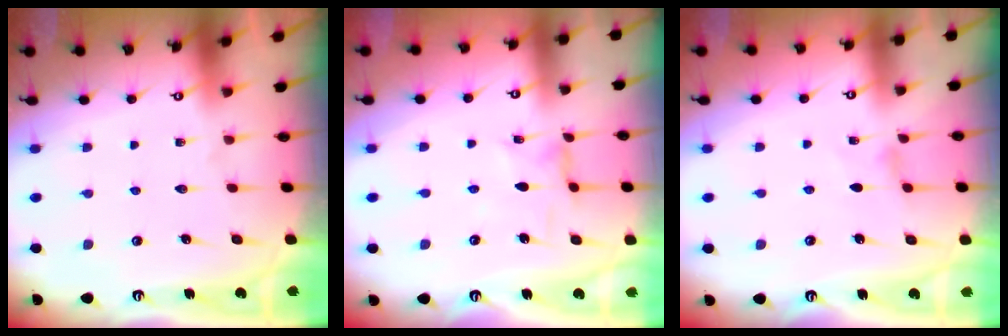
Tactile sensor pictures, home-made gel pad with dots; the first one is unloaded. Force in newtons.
{"total": 2.0, "press": 2.0, "slide": 0.2}
{"total": 0.6, "press": 0.5, "slide": 0.2}